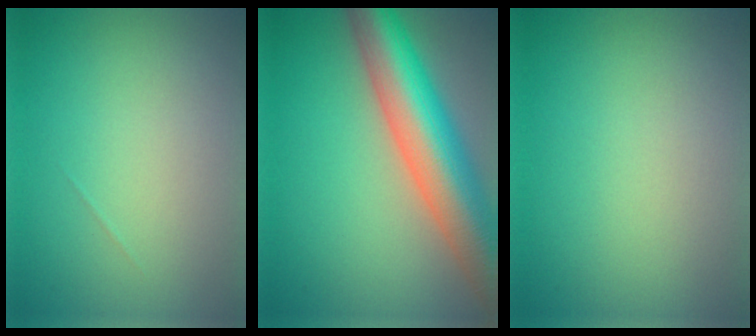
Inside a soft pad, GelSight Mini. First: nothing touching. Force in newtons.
{"total": 11.5, "press": 11.5, "slide": 0.6}
{"total": 0.0}